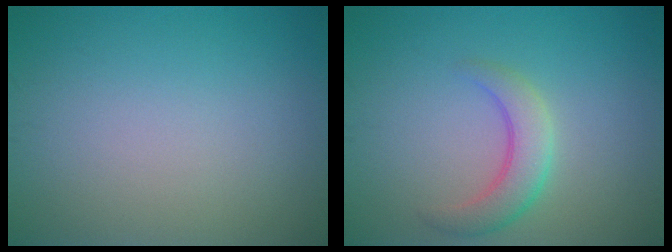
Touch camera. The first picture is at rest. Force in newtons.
{"total": 3.4, "press": 3.4, "slide": 0.2}